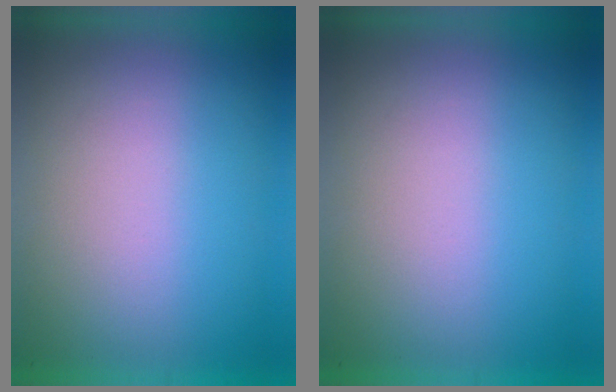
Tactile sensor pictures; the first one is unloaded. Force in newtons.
{"total": 0.0}